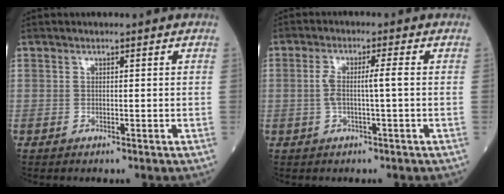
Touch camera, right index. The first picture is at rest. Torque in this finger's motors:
{"motor_torque": [0.64, 0.15, 0.42, 0.12]}